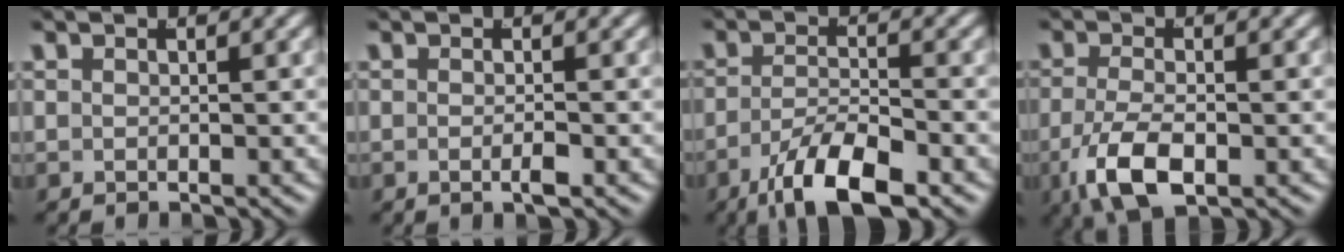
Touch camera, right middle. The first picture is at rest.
{"total": 1.1, "force": [-0.7, 0.0, 0.9], "torque": [-0.014, -0.002, -0.012]}
{"total": 6.6, "force": [-4.1, 1.6, 4.8], "torque": [-0.075, -0.018, -0.060]}
{"total": 5.4, "force": [-2.1, 2.4, 4.3], "torque": [-0.093, -0.030, -0.019]}